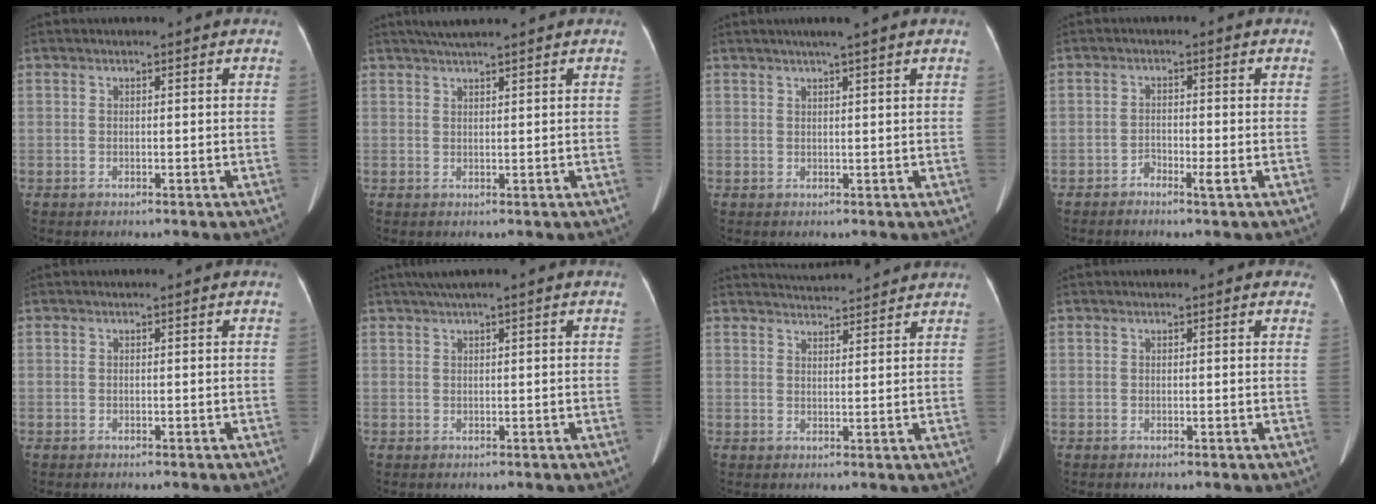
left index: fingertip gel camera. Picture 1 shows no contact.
{"total": 4.0, "force": [3.4, -0.2, 2.2], "torque": [-0.033, 0.024, 0.060]}
{"total": 3.0, "force": [2.2, -0.6, 2.0], "torque": [-0.032, 0.012, 0.034]}
{"total": 1.8, "force": [-1.2, 0.2, 1.3], "torque": [-0.025, 0.001, -0.026]}
{"total": 0.0}
{"total": 2.2, "force": [1.4, 0.0, 1.7], "torque": [-0.038, 0.021, 0.033]}
{"total": 7.9, "force": [7.7, 0.3, 1.5], "torque": [-0.029, 0.025, 0.104]}
{"total": 1.8, "force": [1.4, 0.7, 0.9], "torque": [-0.003, 0.011, 0.005]}